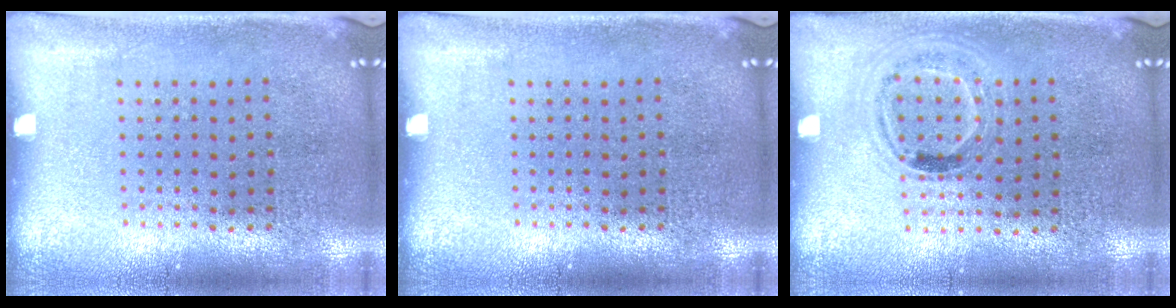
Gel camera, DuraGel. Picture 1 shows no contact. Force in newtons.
{"total": 0.0}
{"total": 1.0, "press": 0.9, "slide": 0.3}